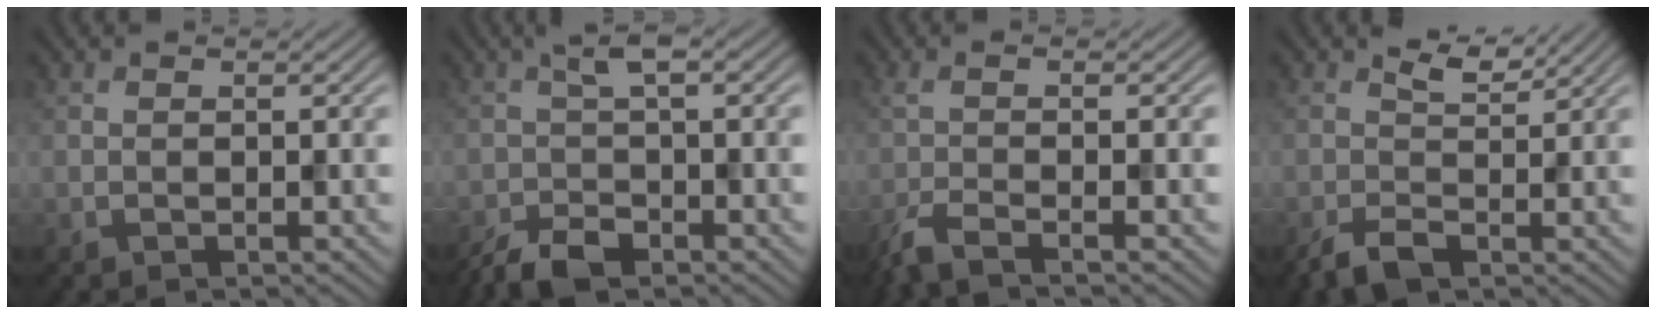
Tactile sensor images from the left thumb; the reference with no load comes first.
{"total": 4.8, "force": [-2.5, 1.6, 3.8], "torque": [-0.079, -0.003, -0.055]}
{"total": 4.2, "force": [-2.3, 0.7, 3.4], "torque": [-0.059, -0.007, -0.063]}
{"total": 3.2, "force": [-0.1, 1.7, 2.7], "torque": [-0.063, -0.006, 0.000]}